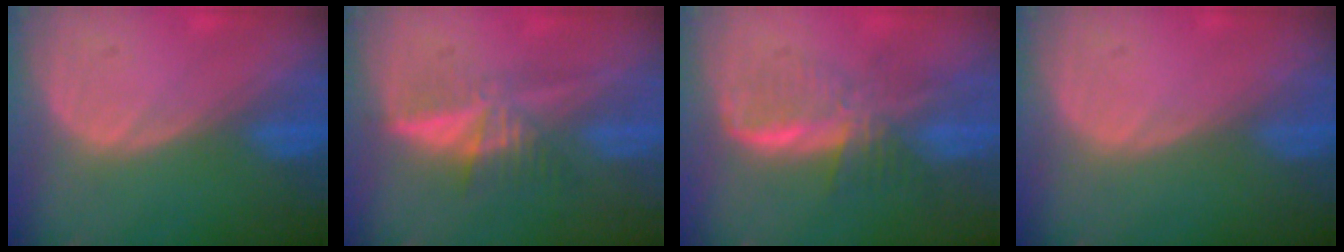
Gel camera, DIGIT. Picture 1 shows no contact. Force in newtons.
{"total": 5.3, "press": 5.2, "slide": 1.2}
{"total": 6.8, "press": 6.4, "slide": 2.3}
{"total": 0.0}